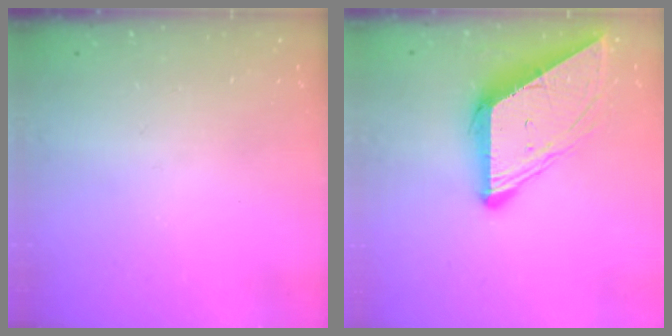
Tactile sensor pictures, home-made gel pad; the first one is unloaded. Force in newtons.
{"total": 10.3, "press": 10.3, "slide": 0.9}